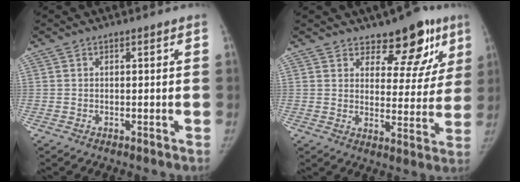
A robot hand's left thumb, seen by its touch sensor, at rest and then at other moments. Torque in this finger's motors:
{"motor_torque": [0.02, 0.07, -0.07, -0.09, -0.06]}